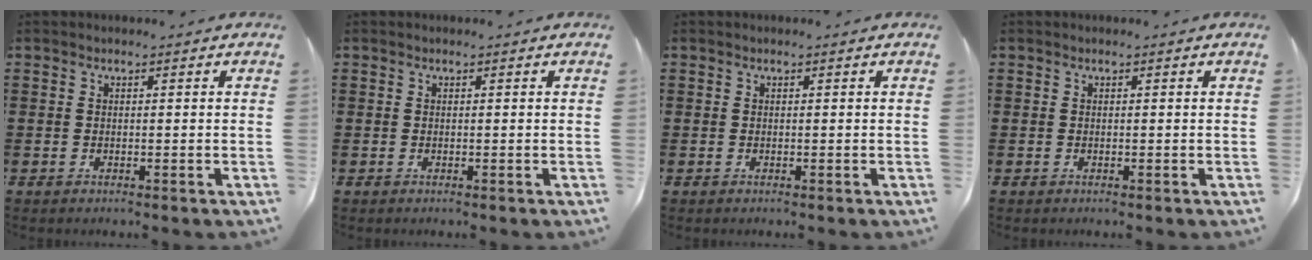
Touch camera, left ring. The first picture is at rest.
{"total": 0.0}
{"total": 0.0}
{"total": 0.0}